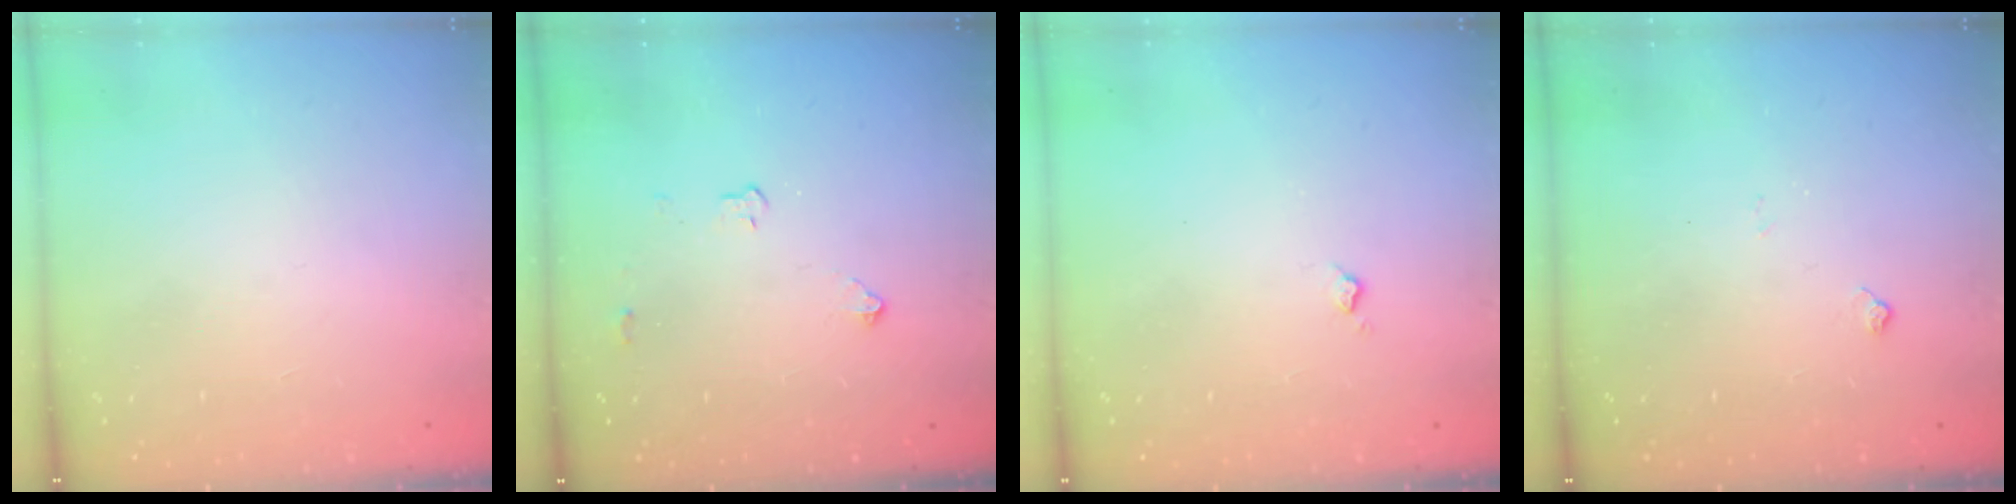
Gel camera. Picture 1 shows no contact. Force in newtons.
{"total": 3.3, "press": 3.2, "slide": 0.5}
{"total": 3.3, "press": 3.3, "slide": 0.6}
{"total": 2.5, "press": 2.4, "slide": 0.4}